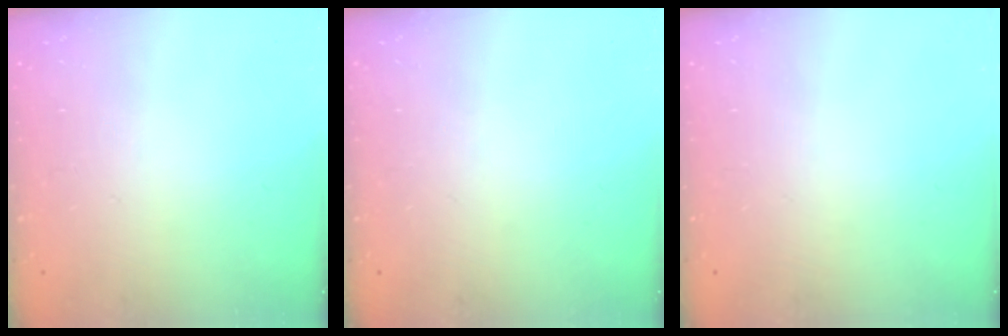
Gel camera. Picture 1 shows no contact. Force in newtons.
{"total": 0.0}
{"total": 0.0}